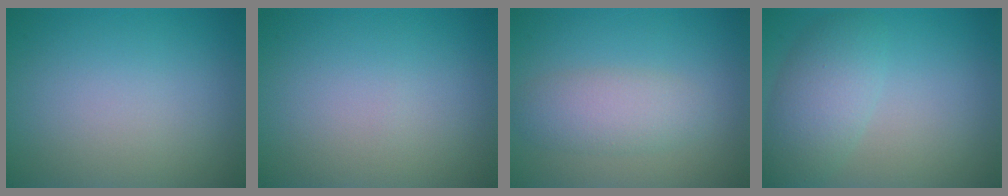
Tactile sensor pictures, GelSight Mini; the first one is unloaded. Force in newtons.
{"total": 0.0}
{"total": 3.1, "press": 3.1, "slide": 0.1}
{"total": 3.0, "press": 3.0, "slide": 0.3}